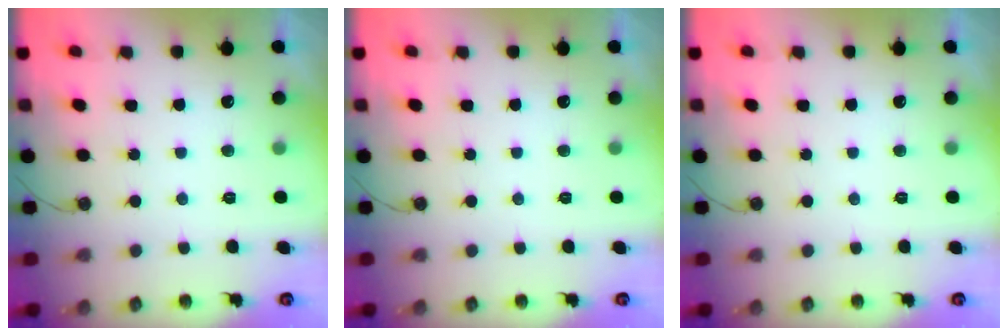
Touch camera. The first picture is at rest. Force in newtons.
{"total": 0.0}
{"total": 0.8, "press": 0.5, "slide": 0.6}